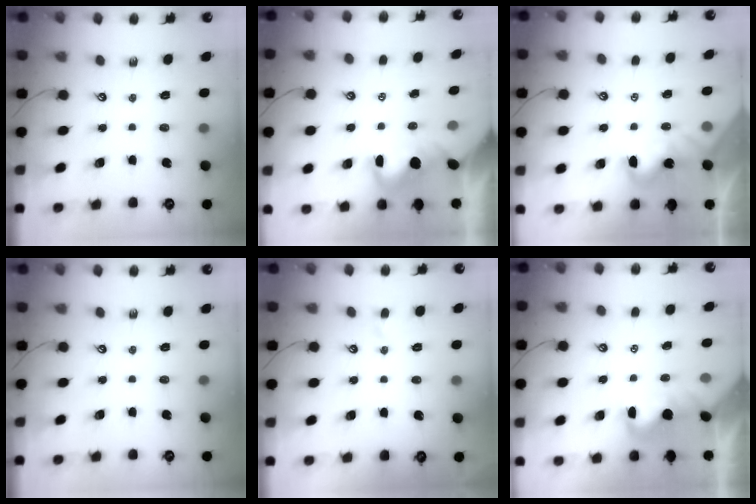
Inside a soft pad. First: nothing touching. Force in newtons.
{"total": 1.7, "press": 1.6, "slide": 0.5}
{"total": 2.0, "press": 2.0, "slide": 0.5}
{"total": 0.0}
{"total": 0.9, "press": 0.7, "slide": 0.6}
{"total": 1.0, "press": 0.9, "slide": 0.4}